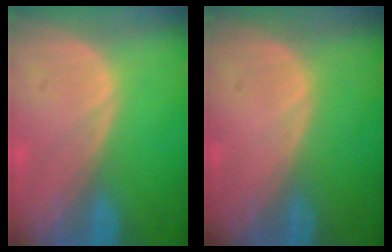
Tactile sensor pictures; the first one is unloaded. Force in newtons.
{"total": 0.0}